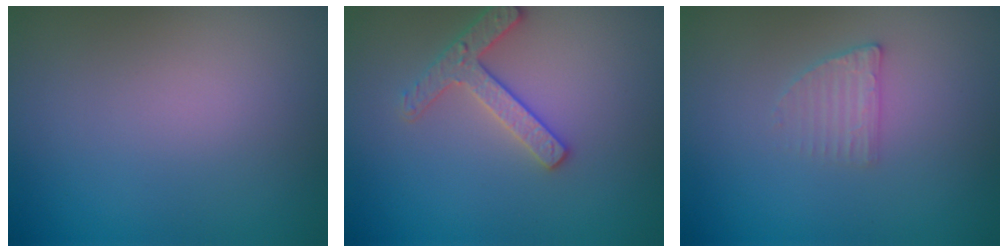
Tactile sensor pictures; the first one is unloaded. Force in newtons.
{"total": 2.5, "press": 2.5, "slide": 0.3}
{"total": 1.6, "press": 1.5, "slide": 0.3}